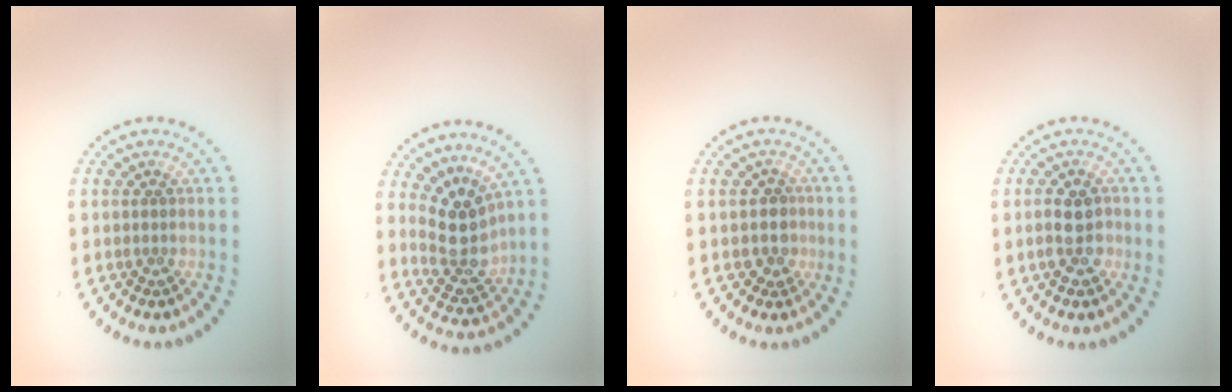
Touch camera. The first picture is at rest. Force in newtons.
{"total": 3.7, "press": 3.3, "slide": 1.8}
{"total": 1.8, "press": 1.6, "slide": 0.9}
{"total": 2.8, "press": 2.7, "slide": 0.5}